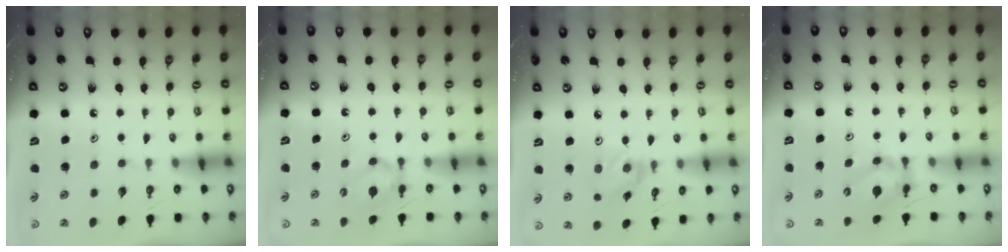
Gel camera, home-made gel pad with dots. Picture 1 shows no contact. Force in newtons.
{"total": 4.8, "press": 4.7, "slide": 0.8}
{"total": 2.1, "press": 2.1, "slide": 0.3}
{"total": 5.1, "press": 5.0, "slide": 0.9}